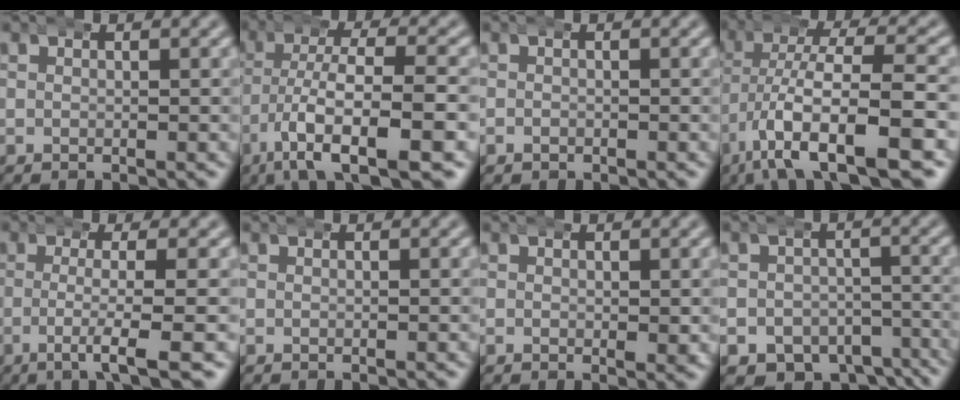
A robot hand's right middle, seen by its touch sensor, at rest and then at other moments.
{"total": 9.3, "force": [-5.5, 3.5, 6.6], "torque": [-0.137, -0.033, -0.071]}
{"total": 0.6, "force": [-0.4, 0.5, -0.1], "torque": [-0.004, -0.005, -0.003]}
{"total": 10.5, "force": [-5.7, 3.9, 7.9], "torque": [-0.162, -0.031, -0.071]}
{"total": 4.8, "force": [-1.9, -0.2, 4.4], "torque": [-0.081, -0.012, -0.026]}
{"total": 0.0}
{"total": 0.8, "force": [0.1, 0.5, 0.6], "torque": [-0.013, -0.005, 0.004]}
{"total": 11.6, "force": [-9.0, 6.9, 2.4], "torque": [-0.021, -0.036, -0.140]}